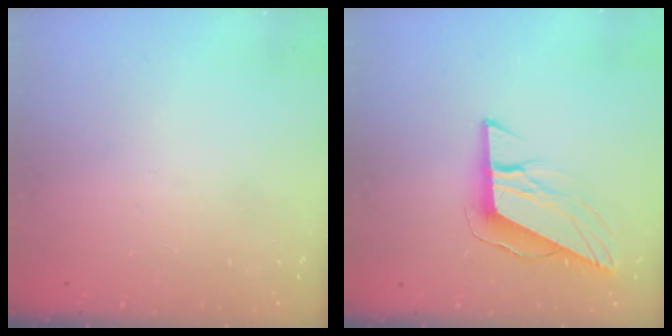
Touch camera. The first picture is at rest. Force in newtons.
{"total": 10.0, "press": 9.7, "slide": 2.5}